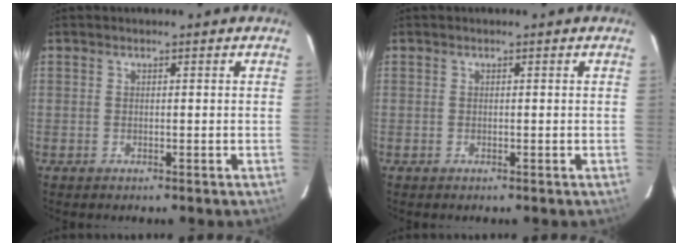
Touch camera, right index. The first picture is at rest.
{"total": 0.0}